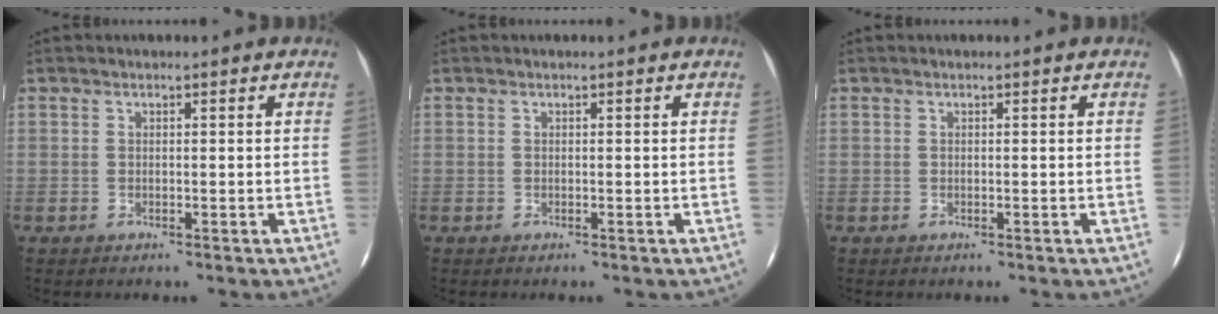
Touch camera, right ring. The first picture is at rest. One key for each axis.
{"total": 0.0}
{"total": 0.0}